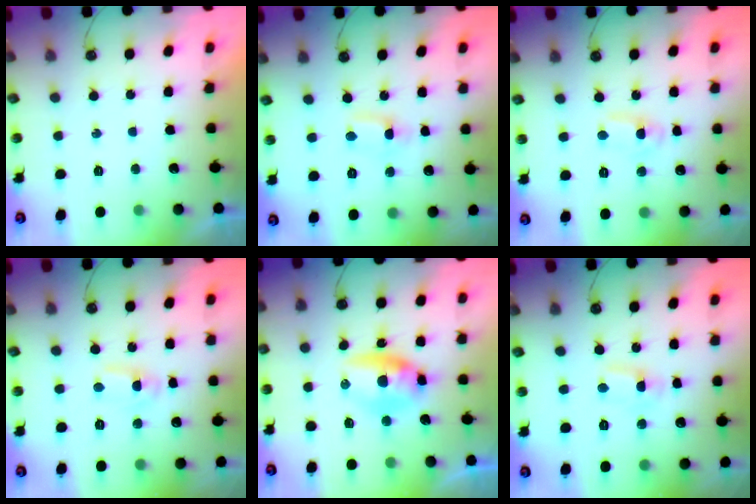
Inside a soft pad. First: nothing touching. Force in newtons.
{"total": 1.1, "press": 0.9, "slide": 0.7}
{"total": 2.3, "press": 2.3, "slide": 0.3}
{"total": 2.9, "press": 2.9, "slide": 0.4}
{"total": 7.2, "press": 7.2, "slide": 0.8}
{"total": 1.6, "press": 1.6, "slide": 0.2}